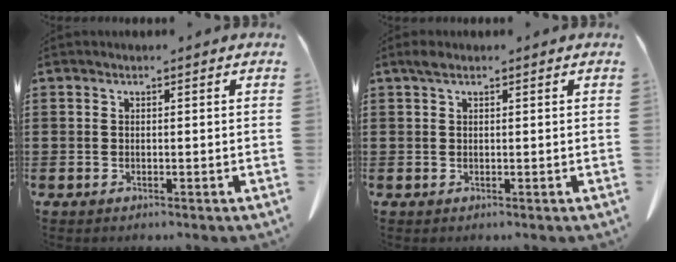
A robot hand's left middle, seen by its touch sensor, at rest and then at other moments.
{"total": 1.2, "force": [0.7, 0.5, 0.9], "torque": [-0.020, 0.001, 0.013]}